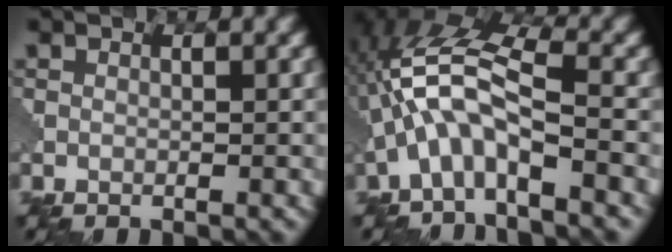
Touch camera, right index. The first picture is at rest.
{"total": 6.4, "force": [-1.9, 2.2, 5.8], "torque": [-0.124, 0.021, -0.045]}